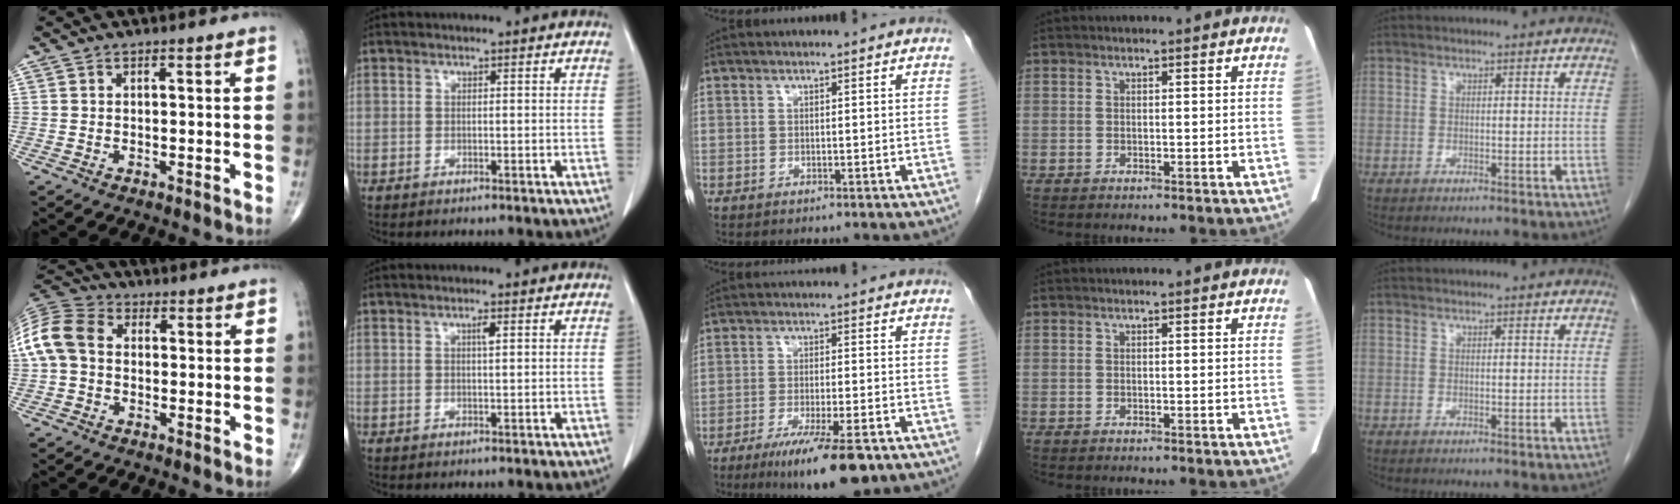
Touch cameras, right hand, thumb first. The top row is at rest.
{"thumb": {"total": 11.3, "force": [0.2, 8.5, 7.4], "torque": [-0.156, 0.033, -0.005]}, "index": {"total": 1.7, "force": [0.8, 0.3, 1.5], "torque": [-0.028, -0.002, 0.013]}, "middle": {"total": 11.2, "force": [-7.1, 1.6, 8.5], "torque": [-0.133, -0.024, -0.107]}}